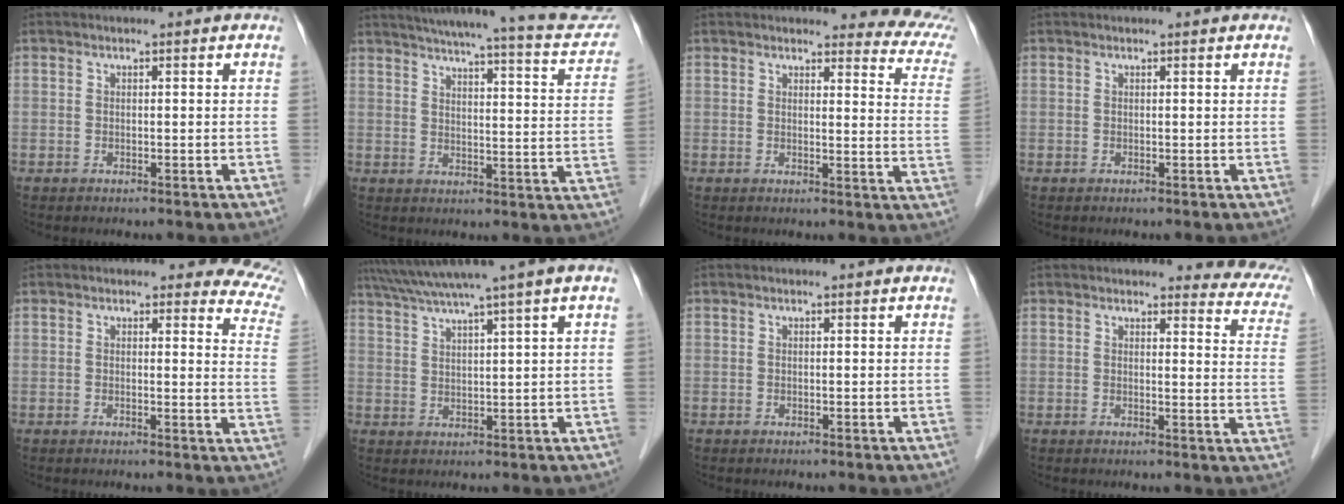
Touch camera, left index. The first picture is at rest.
{"total": 22.6, "force": [20.2, 2.3, 9.8], "torque": [-0.133, -0.026, 0.238]}
{"total": 9.9, "force": [9.5, 1.7, 2.5], "torque": [0.001, -0.056, 0.068]}
{"total": 1.0, "force": [0.9, 0.1, 0.2], "torque": [-0.010, 0.011, 0.010]}
{"total": 8.2, "force": [7.4, 2.6, 2.4], "torque": [0.007, -0.041, 0.038]}
{"total": 9.4, "force": [7.1, -2.1, 5.8], "torque": [-0.097, 0.027, 0.106]}
{"total": 0.0}
{"total": 9.6, "force": [8.9, 2.3, 2.6], "torque": [0.006, -0.041, 0.062]}